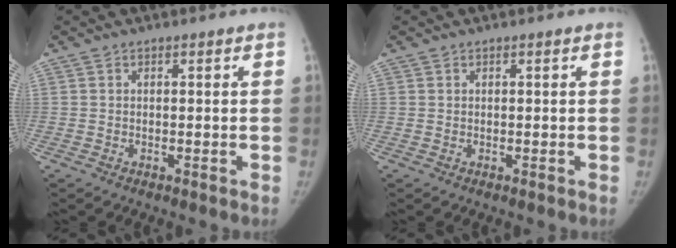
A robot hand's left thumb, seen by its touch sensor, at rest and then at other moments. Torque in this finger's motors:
{"motor_torque": [-0.02, -0.11, -0.03, 0.60, -0.02]}